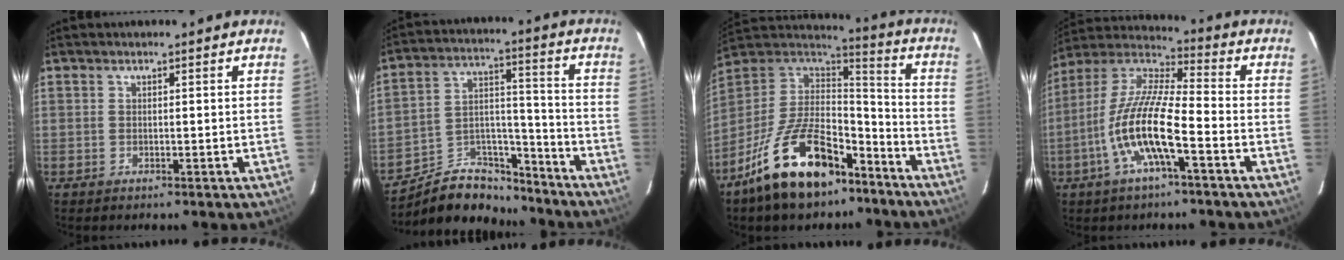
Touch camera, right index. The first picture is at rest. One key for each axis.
{"total": 14.7, "fx": -12.2, "fy": 6.6, "fz": 4.7, "tx": -0.089, "ty": 0.052, "tz": -0.193}
{"total": 21.8, "fx": -13.7, "fy": 10.1, "fz": 13.7, "tx": -0.268, "ty": 0.009, "tz": -0.224}
{"total": 14.4, "fx": -5.4, "fy": 2.7, "fz": 13.0, "tx": -0.261, "ty": -0.002, "tz": -0.112}